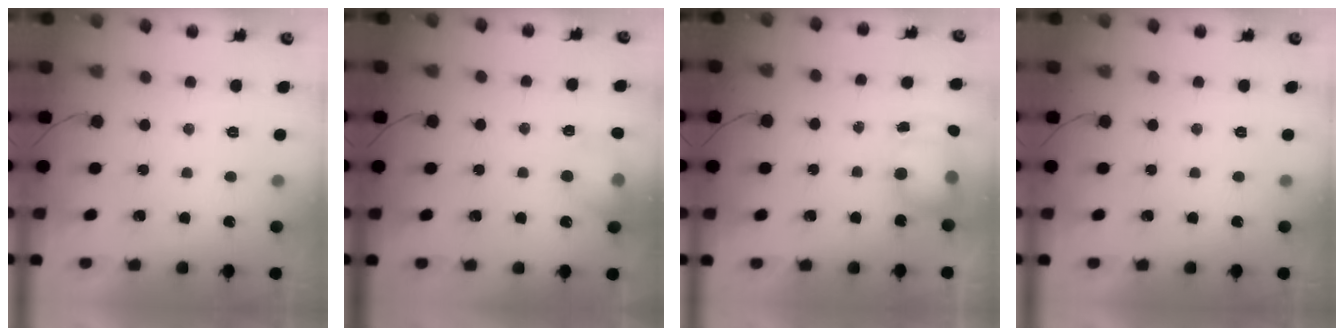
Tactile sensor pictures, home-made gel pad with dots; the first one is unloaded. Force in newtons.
{"total": 10.4, "press": 10.3, "slide": 1.7}
{"total": 7.0, "press": 6.8, "slide": 1.3}
{"total": 0.0}